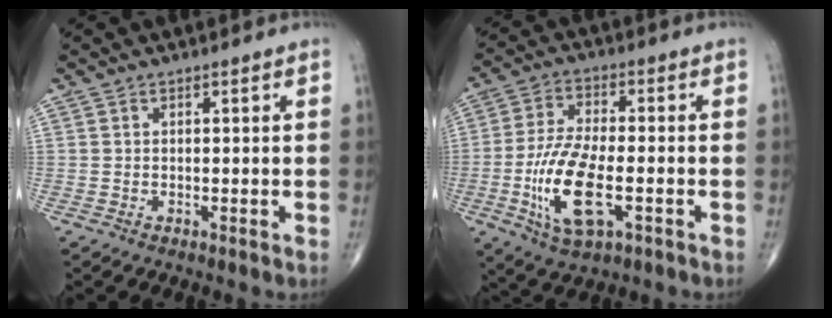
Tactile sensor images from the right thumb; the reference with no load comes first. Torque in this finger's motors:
{"motor_torque": [2.19, 2.40, 1.56, -0.01, 0.50]}